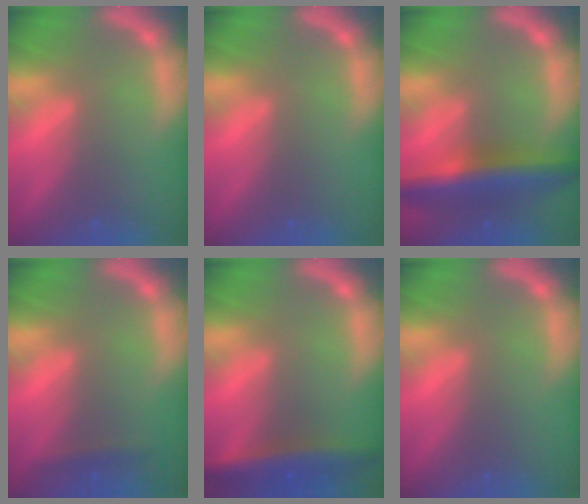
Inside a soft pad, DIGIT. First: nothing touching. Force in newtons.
{"total": 0.0}
{"total": 7.5}
{"total": 1.4}
{"total": 5.5}
{"total": 0.0}